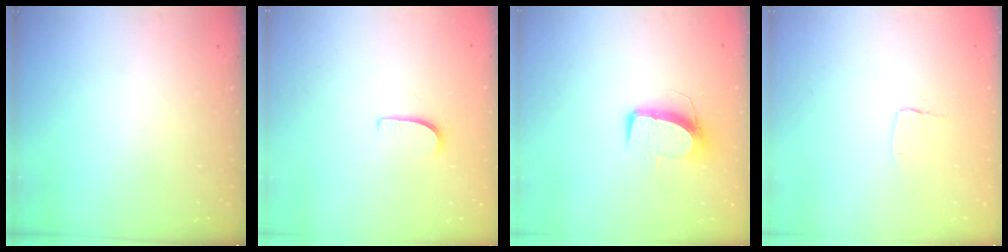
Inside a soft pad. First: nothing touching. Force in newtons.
{"total": 5.1, "press": 5.1, "slide": 0.5}
{"total": 10.2, "press": 10.2, "slide": 0.5}
{"total": 2.9, "press": 2.9, "slide": 0.2}